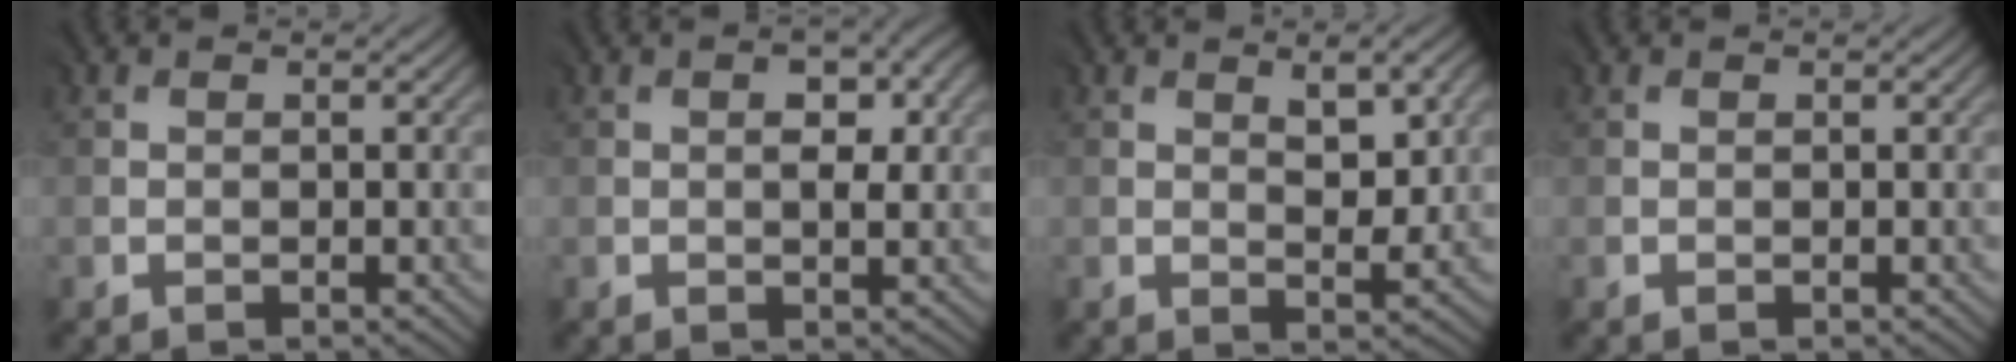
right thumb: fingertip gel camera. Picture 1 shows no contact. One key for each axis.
{"total": 3.3, "fx": 0.5, "fy": 1.4, "fz": 2.9, "tx": -0.046, "ty": -0.002, "tz": 0.010}
{"total": 4.0, "fx": 1.5, "fy": 1.5, "fz": 3.3, "tx": -0.055, "ty": -0.006, "tz": 0.033}
{"total": 0.0}